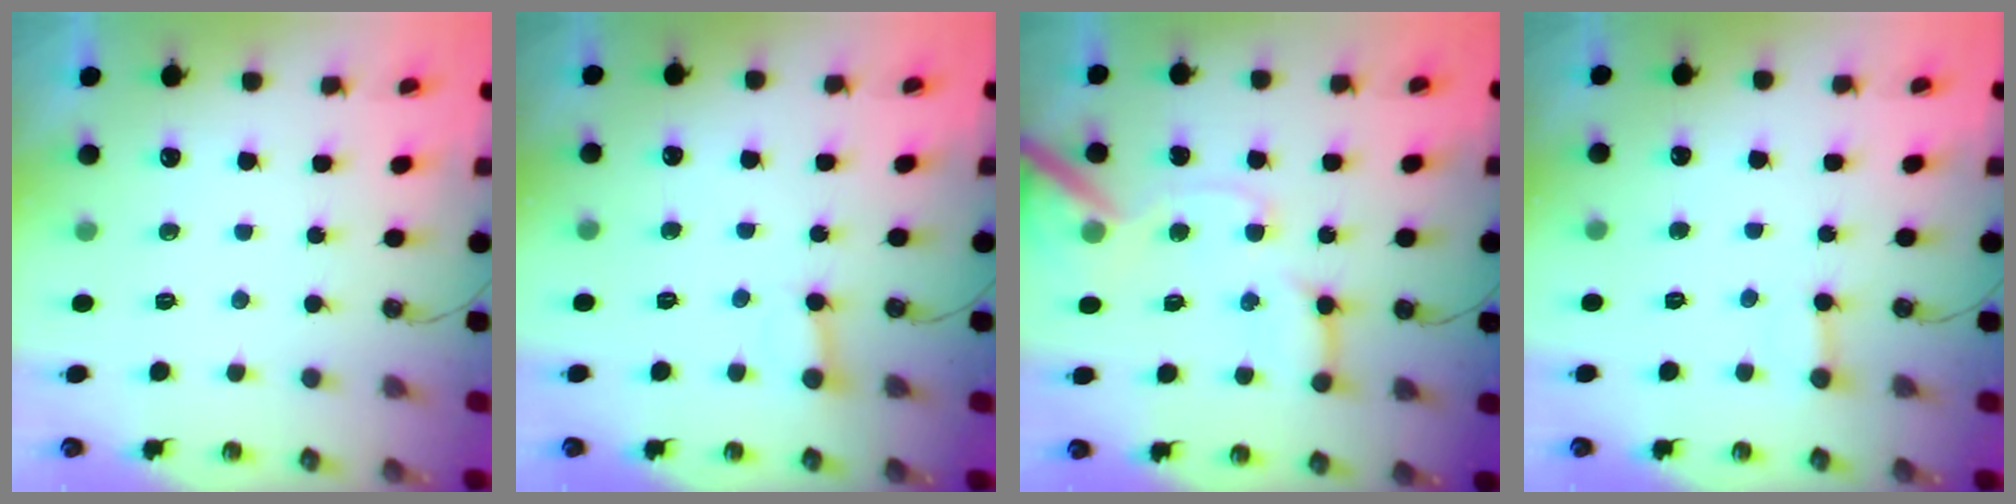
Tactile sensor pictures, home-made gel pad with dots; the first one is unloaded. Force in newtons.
{"total": 3.3, "press": 3.3, "slide": 0.2}
{"total": 13.7, "press": 13.6, "slide": 2.0}
{"total": 2.2, "press": 2.2, "slide": 0.3}